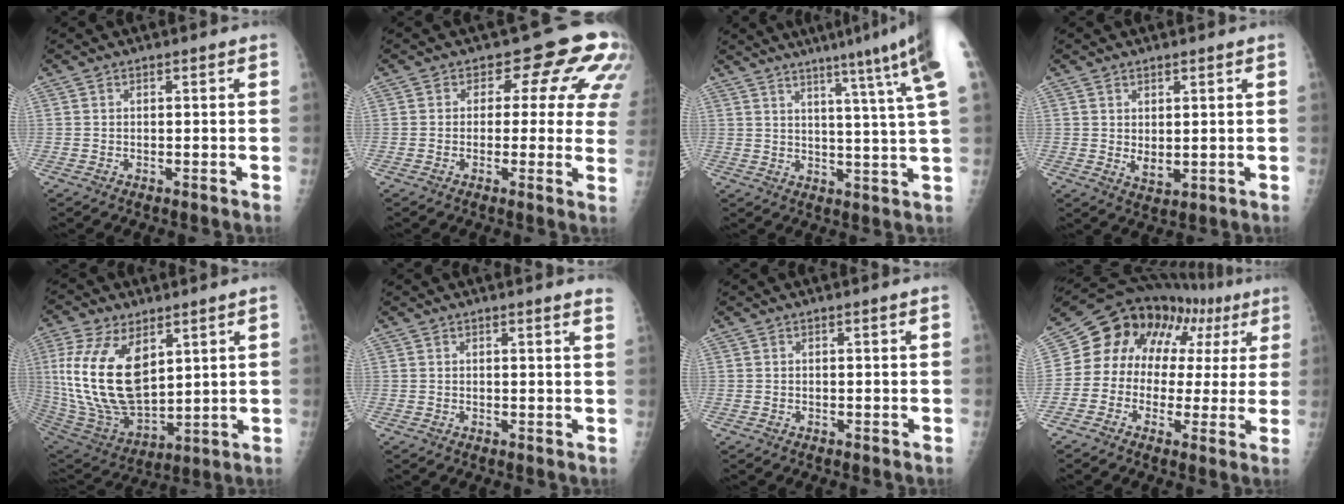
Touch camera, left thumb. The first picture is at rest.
{"total": 11.5, "force": [4.3, 6.7, 8.3], "torque": [-0.045, -0.011, 0.029]}
{"total": 15.8, "force": [9.7, -0.2, 12.5], "torque": [-0.161, -0.044, 0.113]}
{"total": 3.1, "force": [0.6, 1.7, 2.6], "torque": [-0.032, -0.018, 0.016]}
{"total": 19.8, "force": [6.0, 10.5, 15.8], "torque": [-0.307, -0.032, 0.128]}
{"total": 3.1, "force": [2.8, -0.2, 1.3], "torque": [-0.017, -0.013, 0.018]}
{"total": 0.0}
{"total": 16.4, "force": [4.1, 12.8, 9.4], "torque": [-0.089, 0.055, 0.060]}